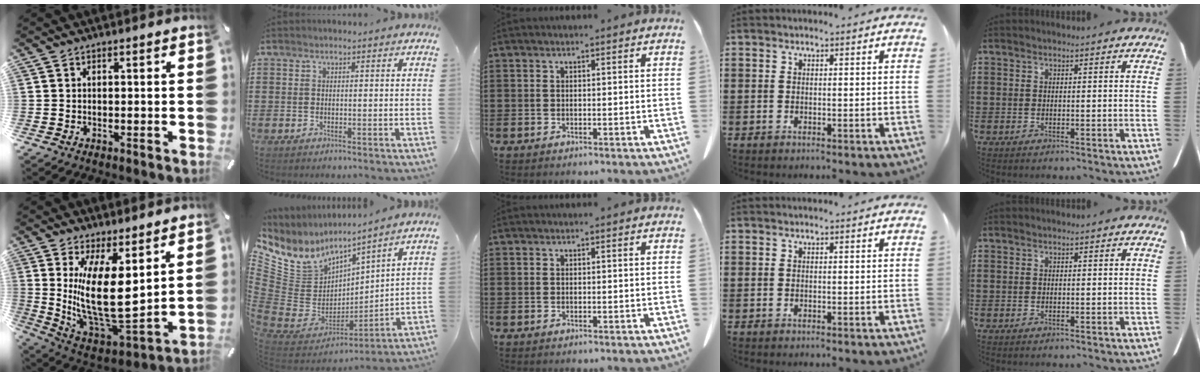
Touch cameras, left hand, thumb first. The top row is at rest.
{"thumb": {"total": 19.7, "force": [5.3, 9.1, 16.7], "torque": [-0.347, -0.057, 0.105]}, "index": {"total": 7.8, "force": [3.9, 6.6, 1.1], "torque": [-0.082, -0.051, 0.076]}}